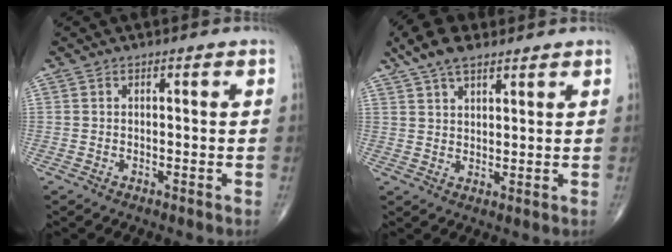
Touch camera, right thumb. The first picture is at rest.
{"total": 8.5, "force": [5.9, 3.7, 4.9], "torque": [-0.084, -0.004, 0.109]}